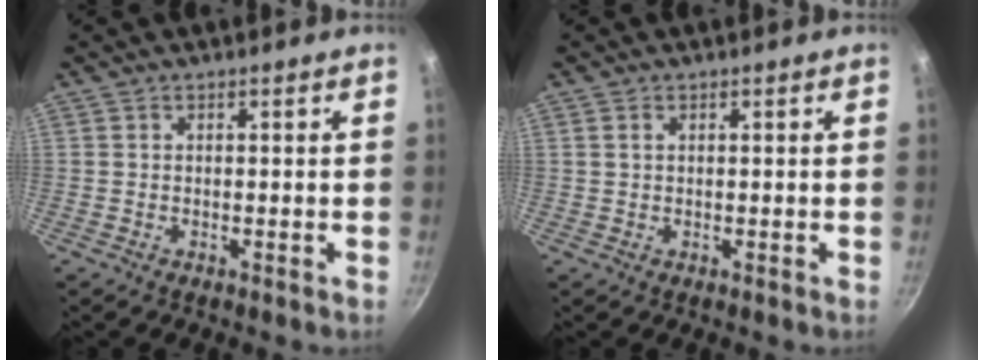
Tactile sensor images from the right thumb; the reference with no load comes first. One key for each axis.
{"total": 0.8, "fx": 0.3, "fy": 0.6, "fz": 0.5, "tx": -0.009, "ty": 0.002, "tz": 0.006}